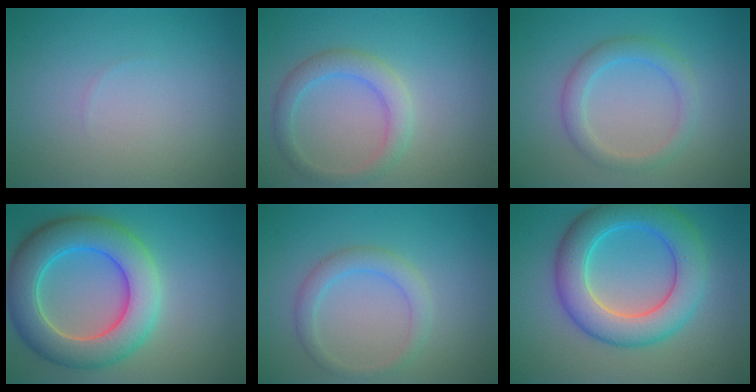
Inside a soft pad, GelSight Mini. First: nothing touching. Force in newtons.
{"total": 2.9, "press": 2.9, "slide": 0.1}
{"total": 2.7, "press": 2.6, "slide": 0.3}
{"total": 8.8, "press": 8.8, "slide": 0.7}
{"total": 2.4, "press": 2.4, "slide": 0.1}
{"total": 7.6, "press": 7.6, "slide": 0.2}